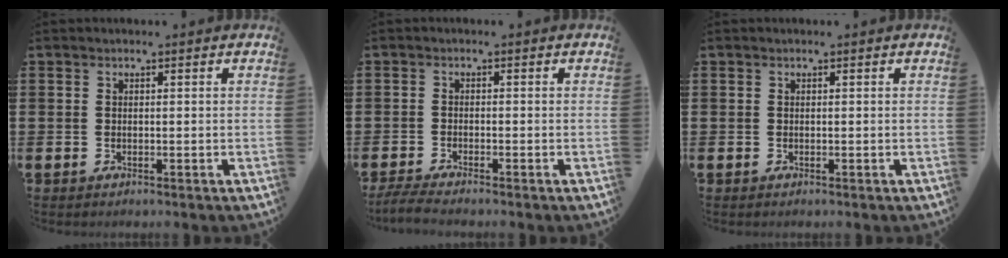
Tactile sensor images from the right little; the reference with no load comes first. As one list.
[{"total": 1.8, "force": [-1.5, 0.0, 1.0], "torque": [-0.024, -0.002, -0.031]}, {"total": 0.0}]